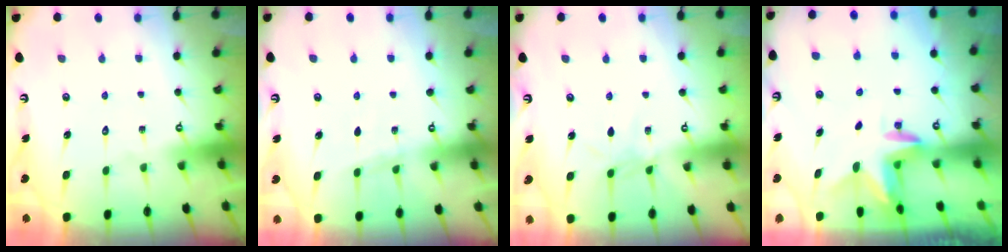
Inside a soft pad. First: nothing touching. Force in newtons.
{"total": 5.0, "press": 4.8, "slide": 1.2}
{"total": 5.0, "press": 5.0, "slide": 0.1}
{"total": 3.0, "press": 3.0, "slide": 0.2}